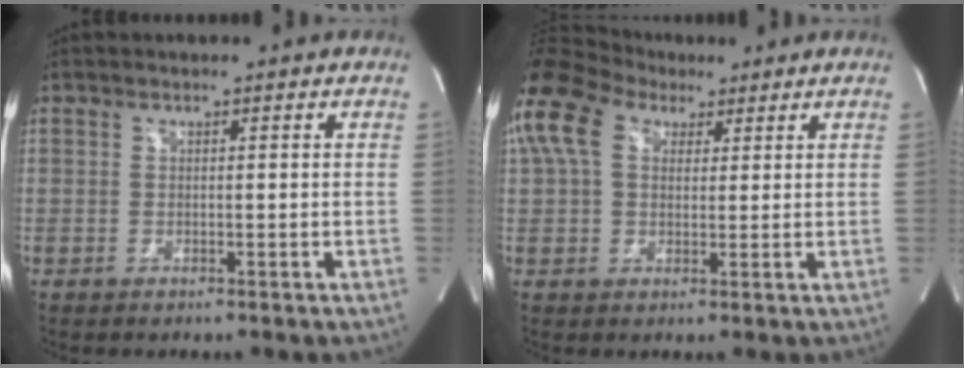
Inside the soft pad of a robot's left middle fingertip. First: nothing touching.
{"total": 19.5, "force": [10.3, 12.8, 10.7], "torque": [-0.300, 0.102, 0.192]}